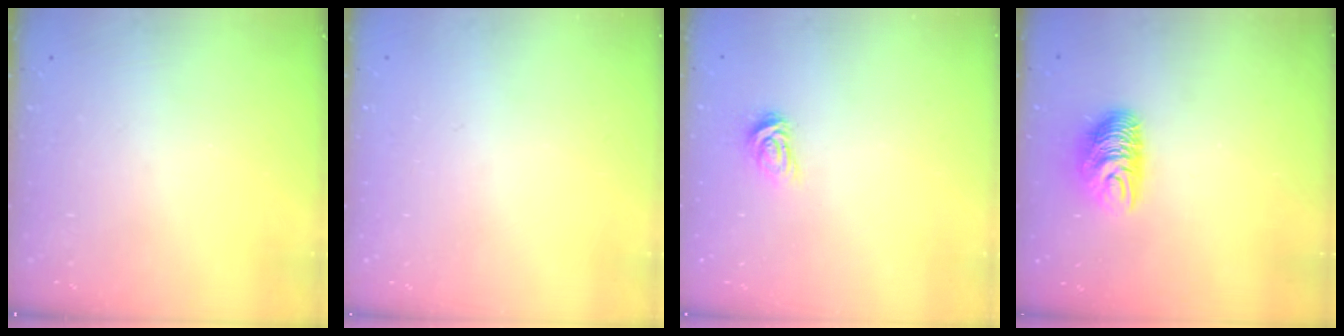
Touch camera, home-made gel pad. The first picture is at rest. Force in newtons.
{"total": 0.0}
{"total": 3.6, "press": 3.6, "slide": 0.4}
{"total": 9.2, "press": 9.2, "slide": 0.5}